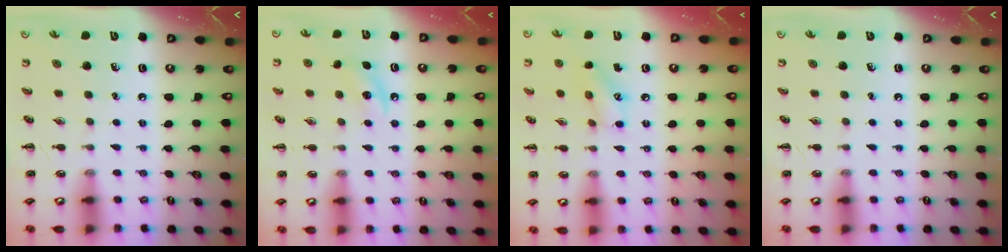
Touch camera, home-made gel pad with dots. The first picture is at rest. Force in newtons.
{"total": 6.4, "press": 6.2, "slide": 1.8}
{"total": 9.1, "press": 9.0, "slide": 1.5}
{"total": 0.0}